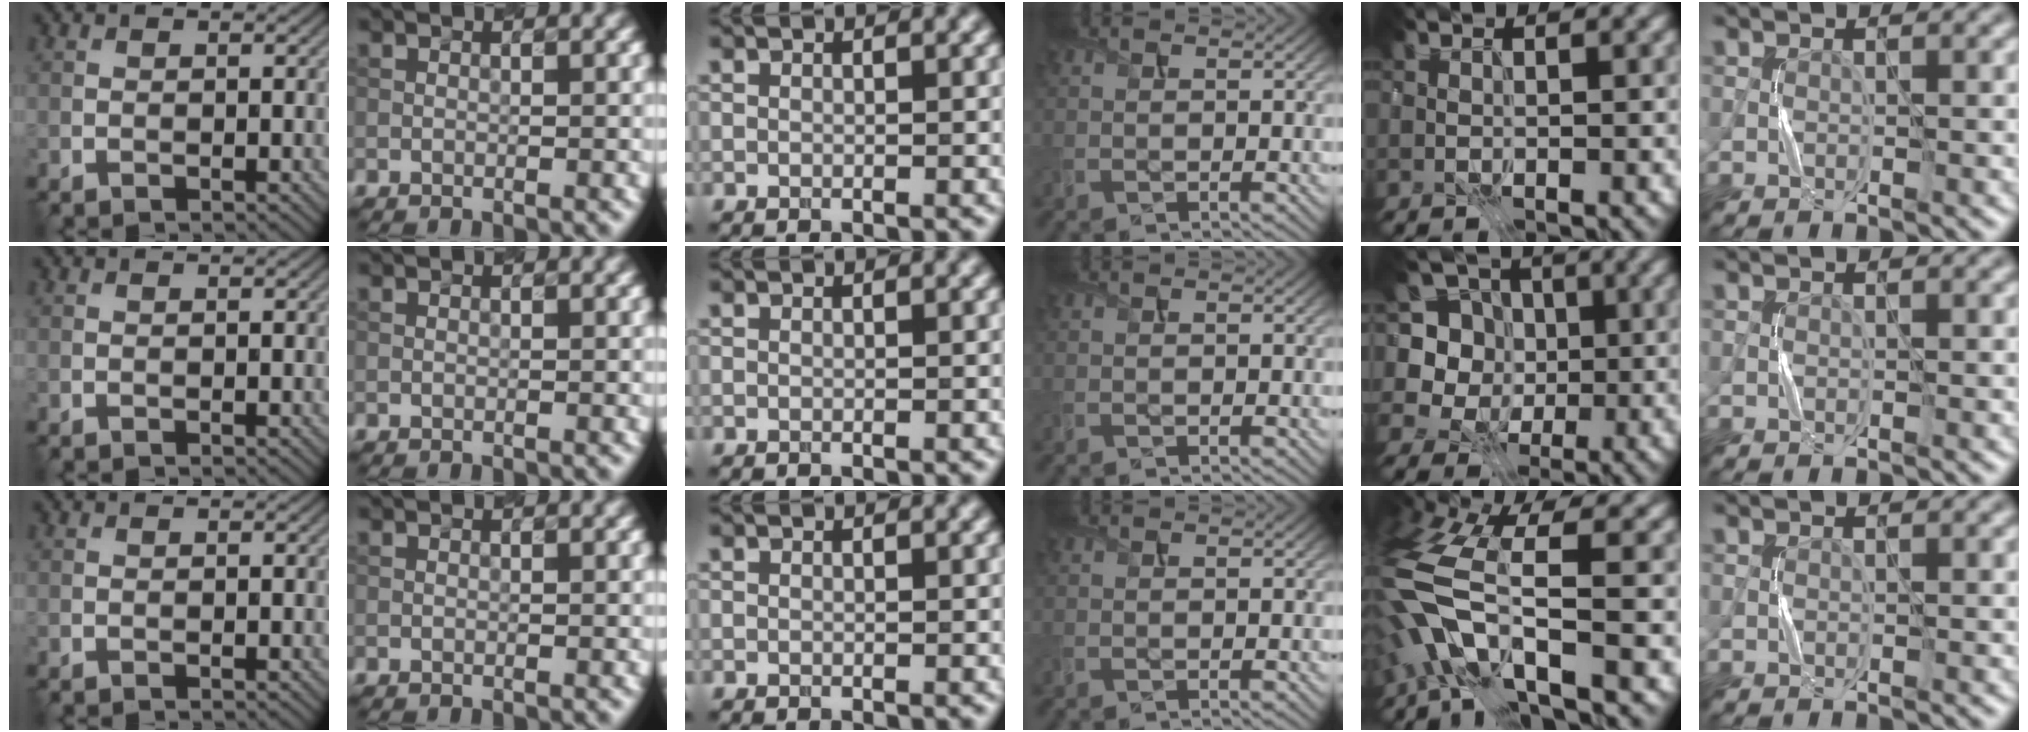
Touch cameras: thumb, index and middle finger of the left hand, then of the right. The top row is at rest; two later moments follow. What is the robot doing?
{"motion": "press", "object": "sticky note"}